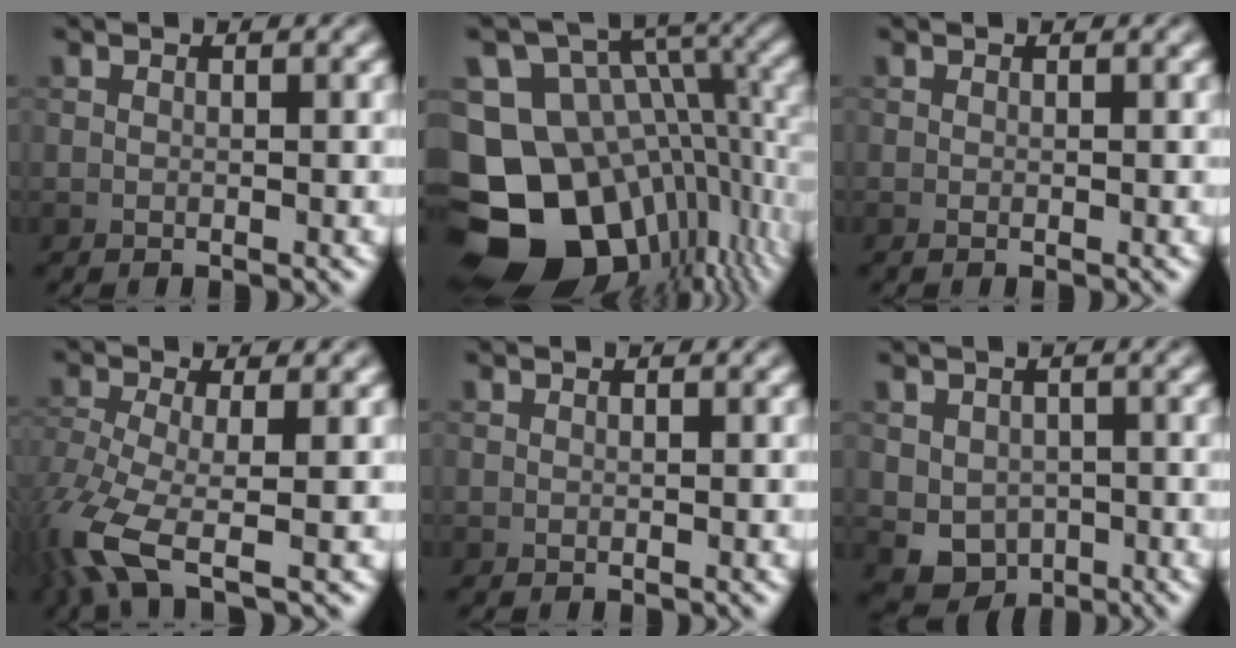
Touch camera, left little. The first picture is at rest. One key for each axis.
{"total": 18.5, "fx": -5.9, "fy": 14.3, "fz": 10.1, "tx": -0.196, "ty": -0.008, "tz": -0.072}
{"total": 0.0}
{"total": 8.0, "fx": -4.6, "fy": 2.5, "fz": 6.1, "tx": -0.151, "ty": -0.014, "tz": -0.095}
{"total": 0.0}
{"total": 4.5, "fx": -1.0, "fy": 3.8, "fz": 2.0, "tx": -0.034, "ty": -0.008, "tz": -0.012}